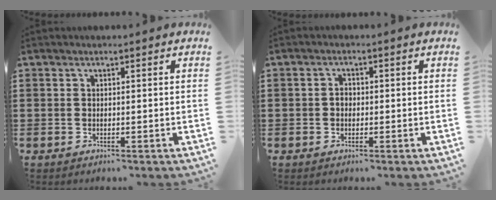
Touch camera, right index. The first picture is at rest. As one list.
[{"total": 1.4, "force": [-0.2, 1.0, 0.9], "torque": [-0.018, 0.004, -0.006]}]